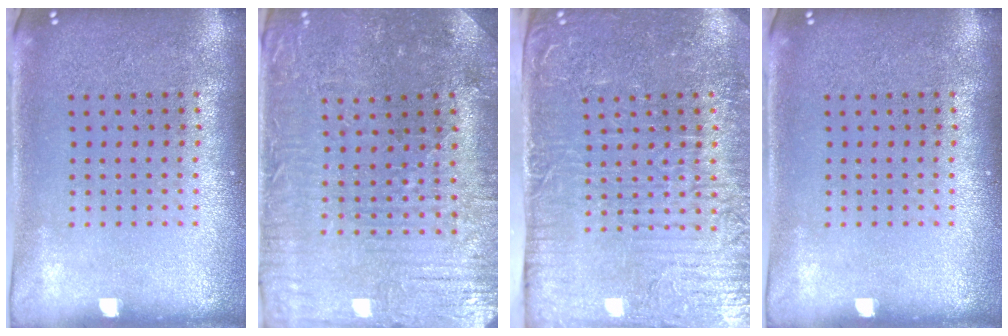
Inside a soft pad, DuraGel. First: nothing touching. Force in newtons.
{"total": 1.6, "press": 1.5, "slide": 0.5}
{"total": 5.3, "press": 4.6, "slide": 2.7}
{"total": 0.0}